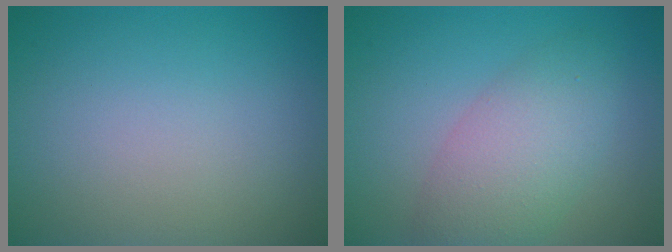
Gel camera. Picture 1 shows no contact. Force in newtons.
{"total": 5.1, "press": 5.1, "slide": 0.3}